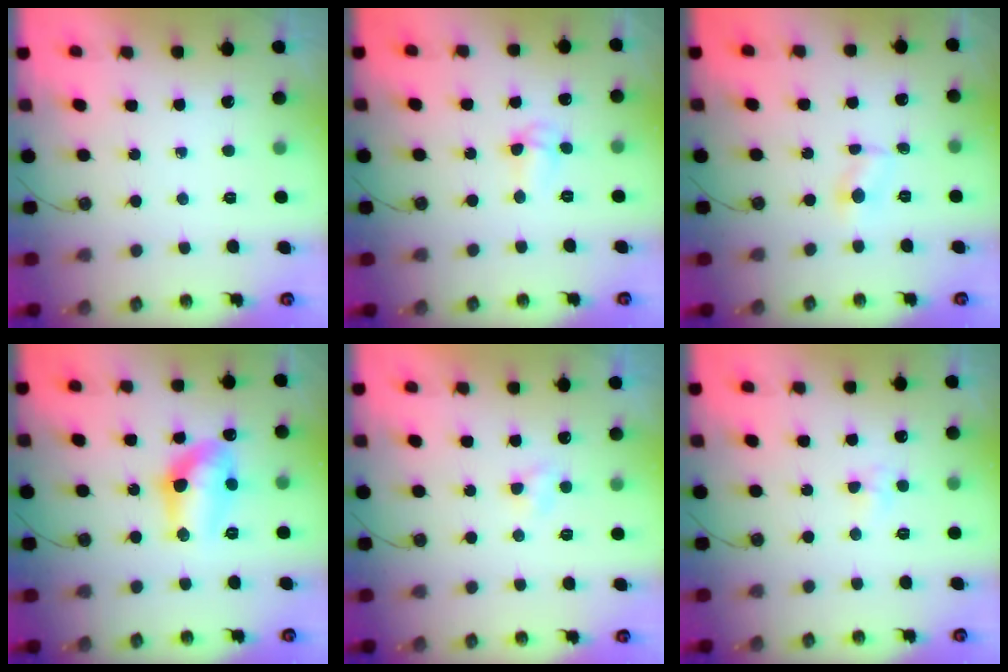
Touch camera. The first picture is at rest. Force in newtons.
{"total": 3.5, "press": 3.4, "slide": 1.0}
{"total": 2.7, "press": 2.7, "slide": 0.3}
{"total": 11.6, "press": 11.5, "slide": 1.1}
{"total": 2.9, "press": 2.8, "slide": 0.5}
{"total": 3.4, "press": 3.4, "slide": 0.3}